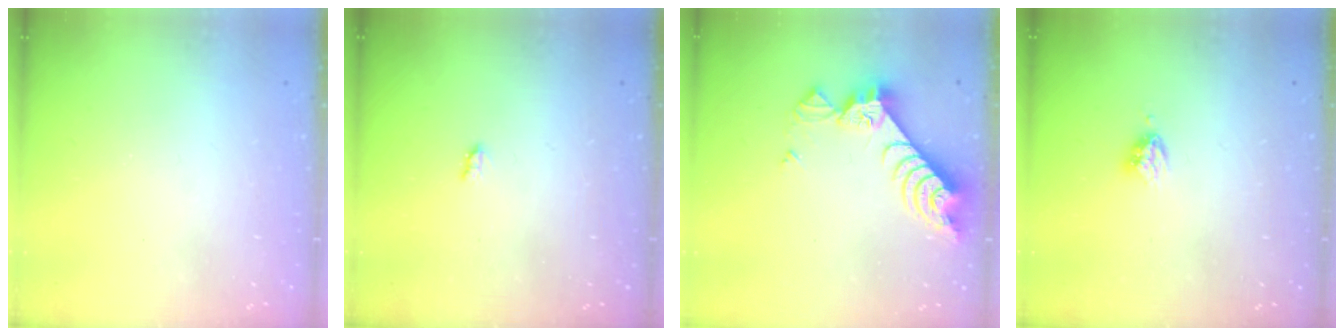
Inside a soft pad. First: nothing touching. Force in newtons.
{"total": 1.7, "press": 1.6, "slide": 0.3}
{"total": 8.4, "press": 8.4, "slide": 1.0}
{"total": 3.6, "press": 3.5, "slide": 0.5}